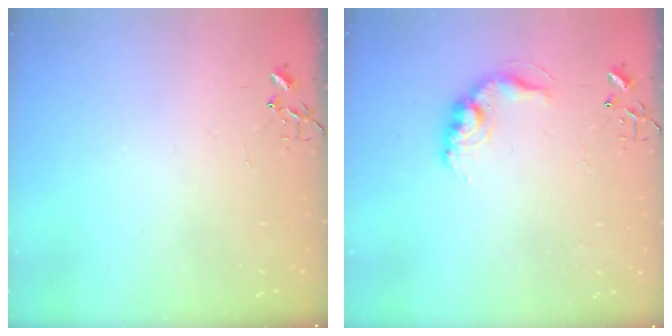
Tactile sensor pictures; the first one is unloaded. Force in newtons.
{"total": 12.6, "press": 12.5, "slide": 0.6}